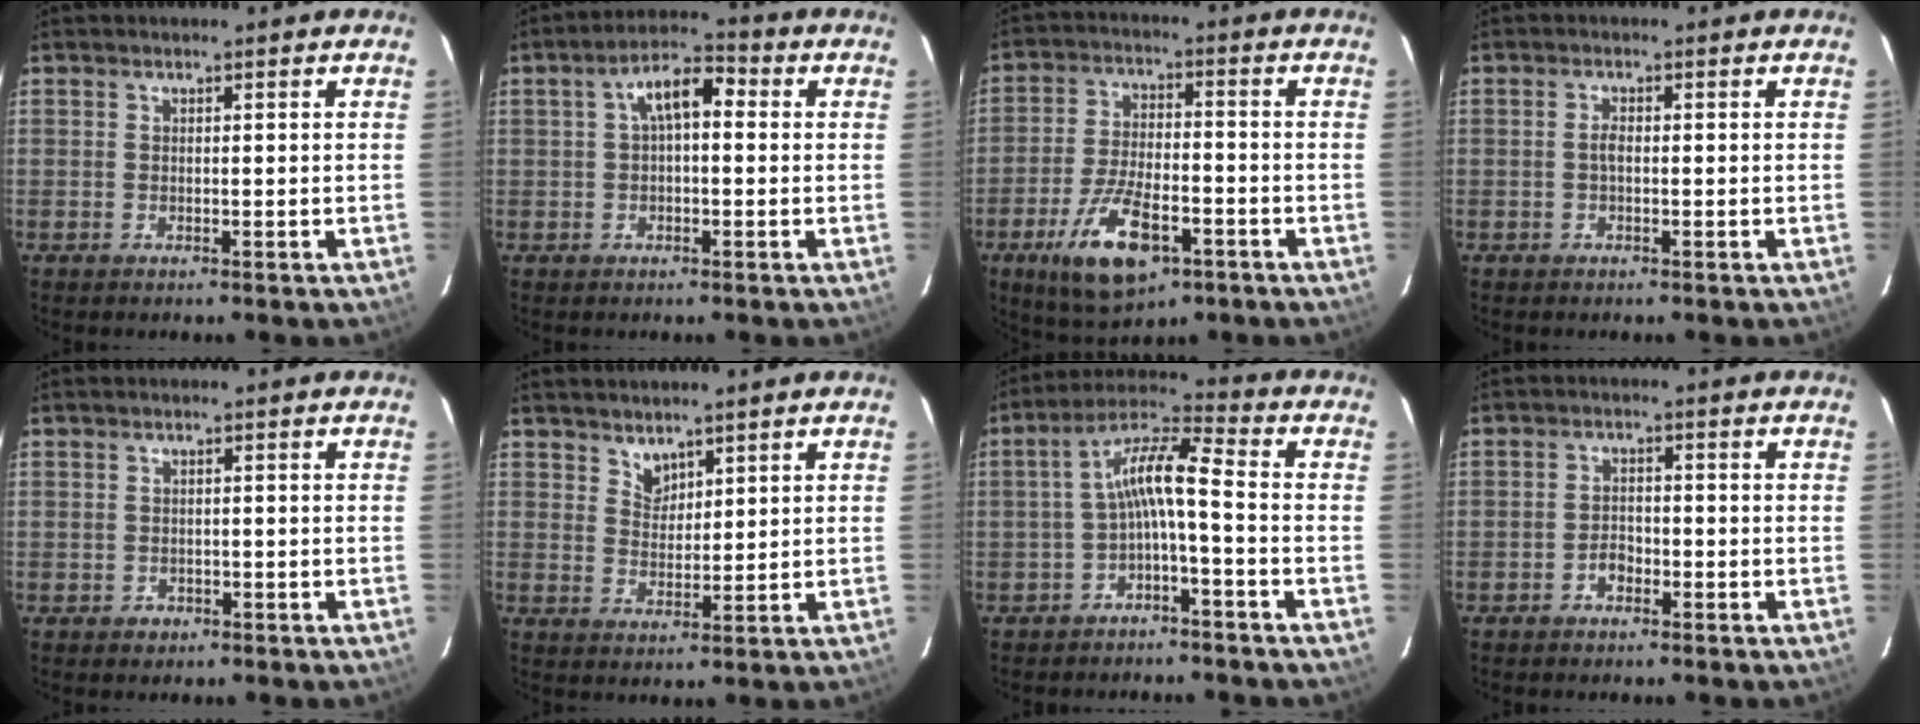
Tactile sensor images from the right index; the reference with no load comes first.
{"total": 6.6, "force": [1.0, 3.1, 5.8], "torque": [-0.104, 0.025, 0.015]}
{"total": 13.7, "force": [-6.8, 5.6, 10.5], "torque": [-0.215, -0.018, -0.114]}
{"total": 1.4, "force": [-0.2, 0.6, 1.3], "torque": [-0.026, 0.004, -0.005]}
{"total": 1.8, "force": [-0.7, 1.6, 0.1], "torque": [-0.002, 0.003, -0.006]}
{"total": 3.3, "force": [2.7, 1.7, 0.7], "torque": [-0.004, 0.003, 0.051]}
{"total": 7.6, "force": [-2.2, 1.1, 7.2], "torque": [-0.162, 0.022, -0.040]}
{"total": 2.3, "force": [-1.5, 1.4, 1.0], "torque": [-0.021, 0.005, -0.025]}